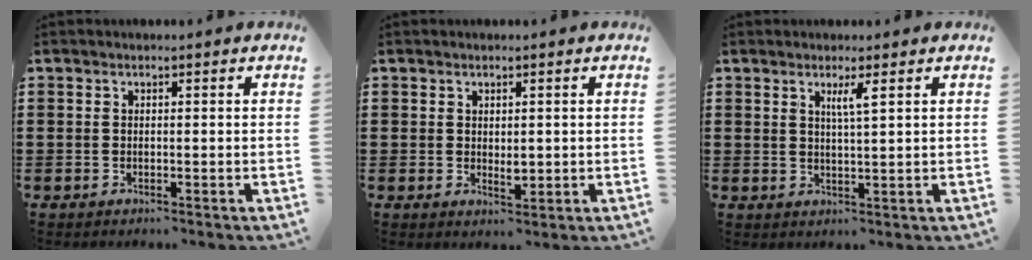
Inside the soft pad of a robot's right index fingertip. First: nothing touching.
{"total": 1.8, "force": [0.3, 1.0, 1.6], "torque": [-0.021, -0.002, 0.004]}
{"total": 2.4, "force": [1.2, 0.0, 2.1], "torque": [-0.044, -0.002, 0.018]}